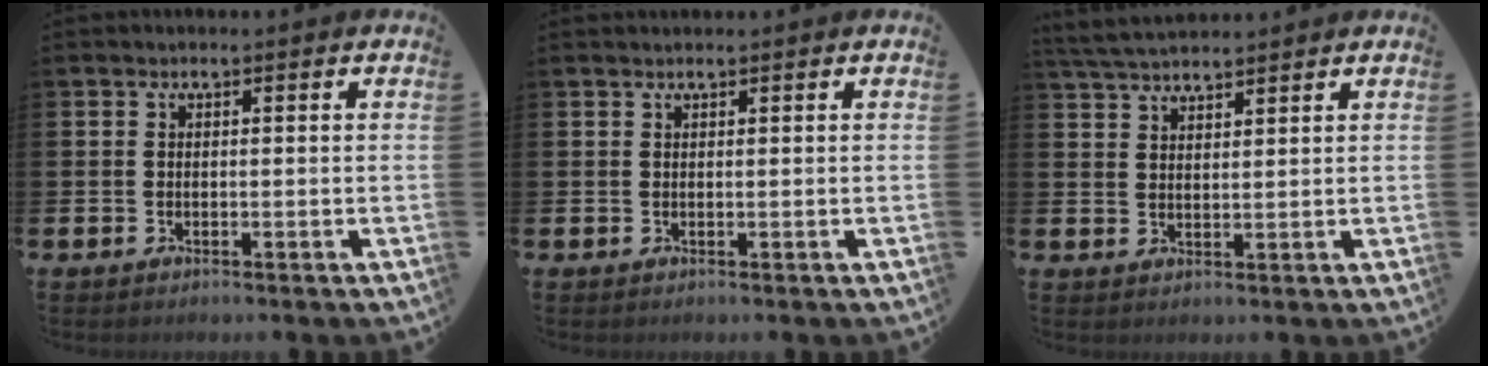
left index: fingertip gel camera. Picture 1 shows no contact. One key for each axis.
{"total": 0.5, "fx": 0.5, "fy": 0.0, "fz": 0.1, "tx": 0.002, "ty": -0.001, "tz": 0.009}
{"total": 4.0, "fx": 3.9, "fy": 0.7, "fz": 0.9, "tx": -0.023, "ty": -0.015, "tz": 0.070}